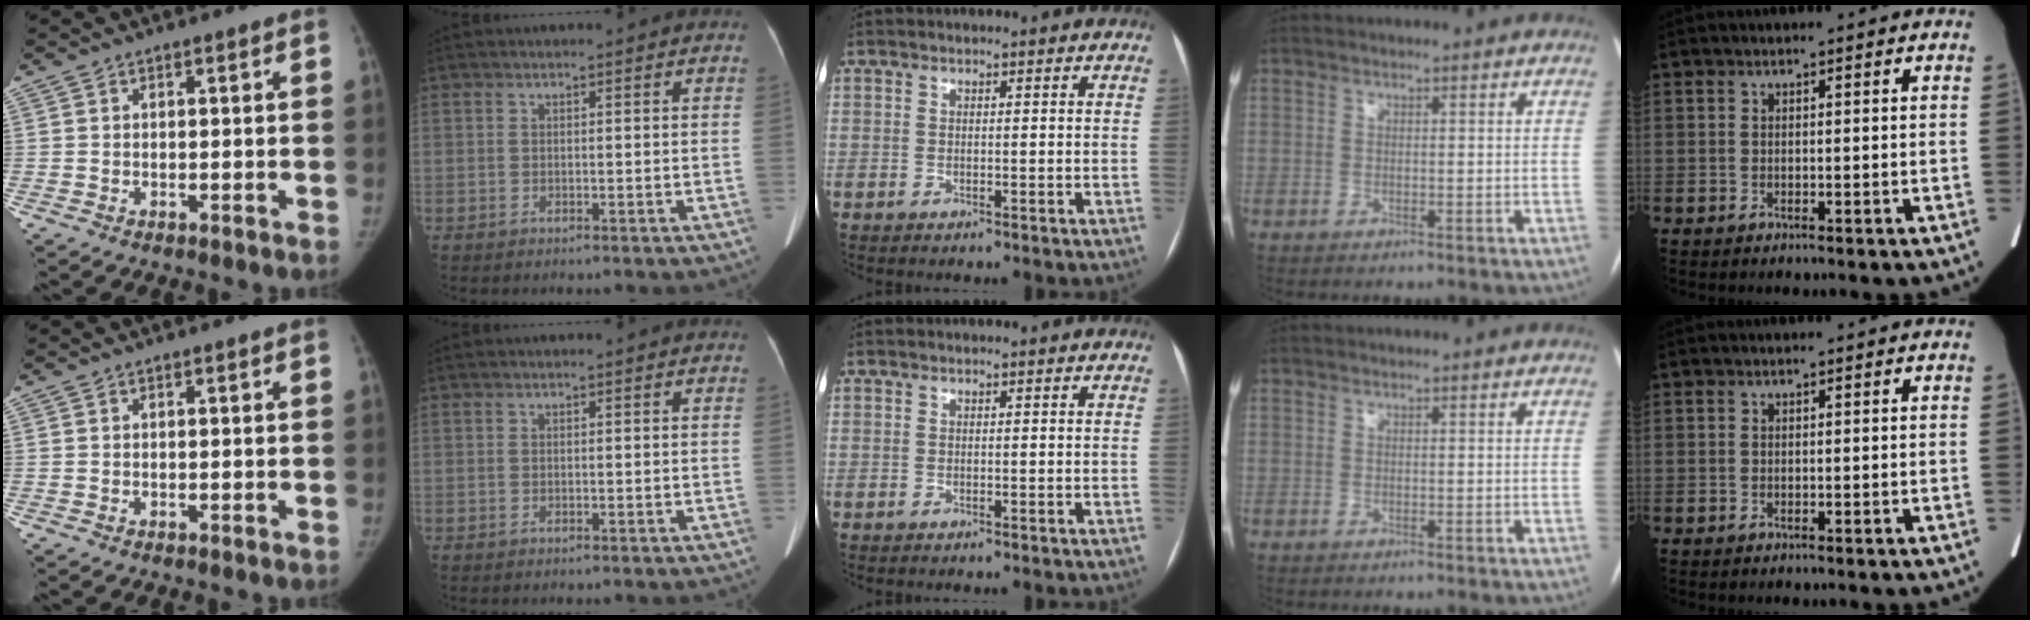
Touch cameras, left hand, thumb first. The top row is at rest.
{}